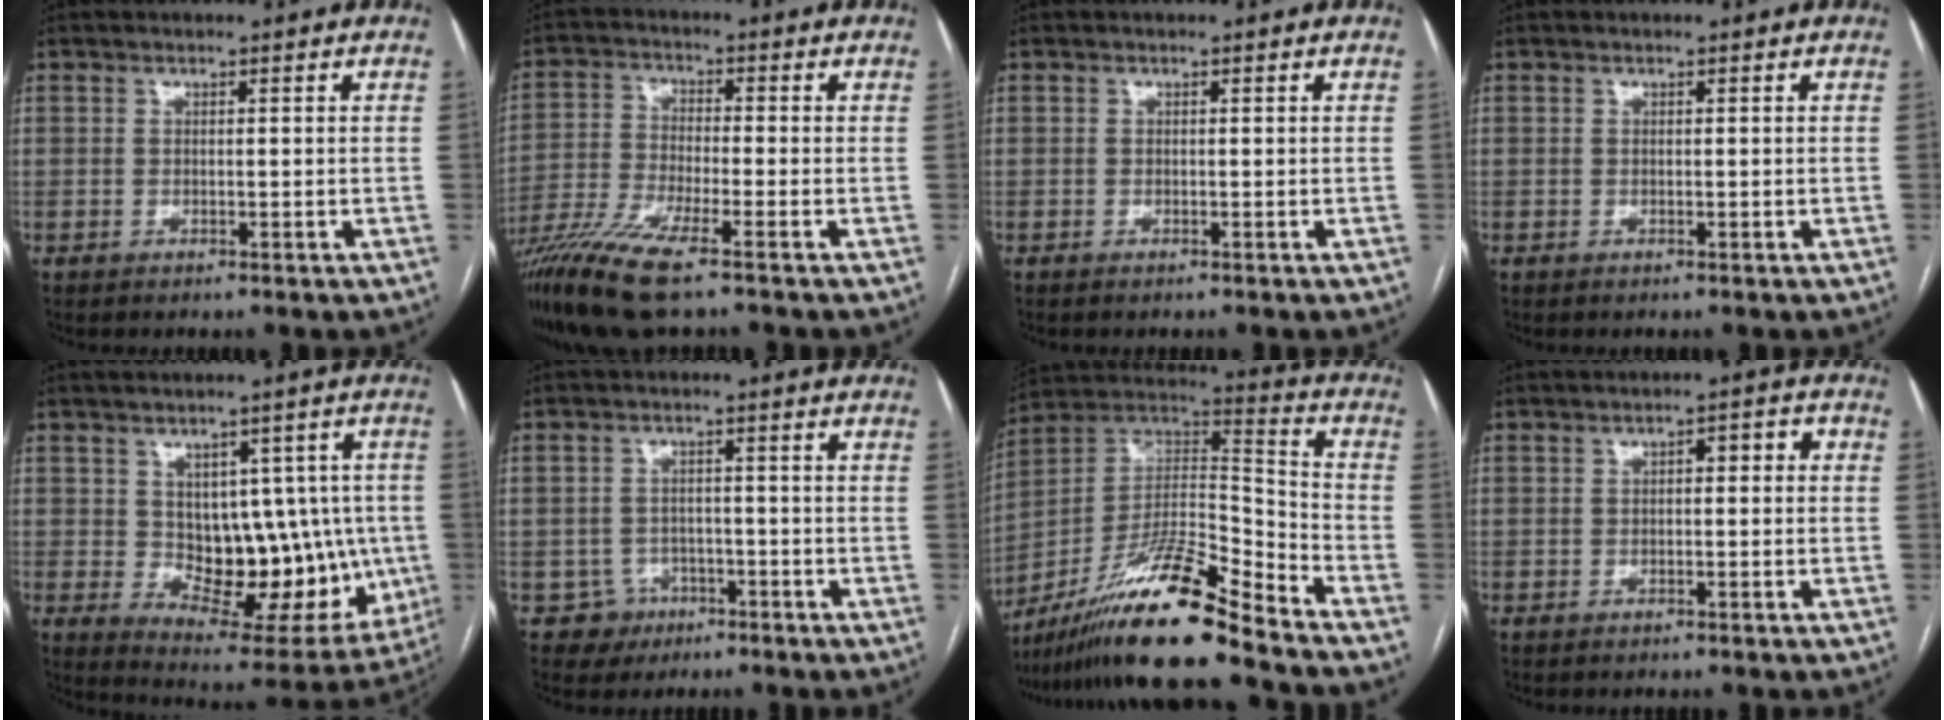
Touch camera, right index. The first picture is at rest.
{"total": 11.7, "force": [-8.1, 0.5, 8.3], "torque": [-0.163, -0.027, -0.151]}
{"total": 0.0}
{"total": 0.0}
{"total": 16.2, "force": [-0.6, 8.8, 13.6], "torque": [-0.161, 0.012, 0.019]}
{"total": 4.2, "force": [-1.9, 3.7, -0.4], "torque": [0.016, 0.016, -0.026]}
{"total": 18.9, "force": [-14.3, 0.8, 12.3], "torque": [-0.240, 0.004, -0.259]}
{"total": 2.9, "force": [0.1, 1.1, 2.6], "torque": [-0.036, 0.018, 0.000]}